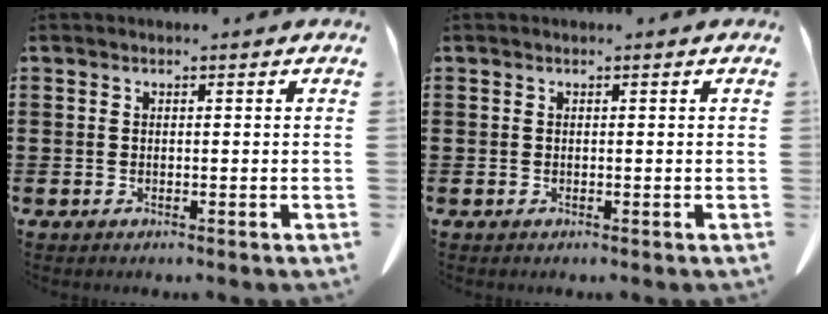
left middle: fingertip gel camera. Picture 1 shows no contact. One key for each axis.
{"total": 0.0}